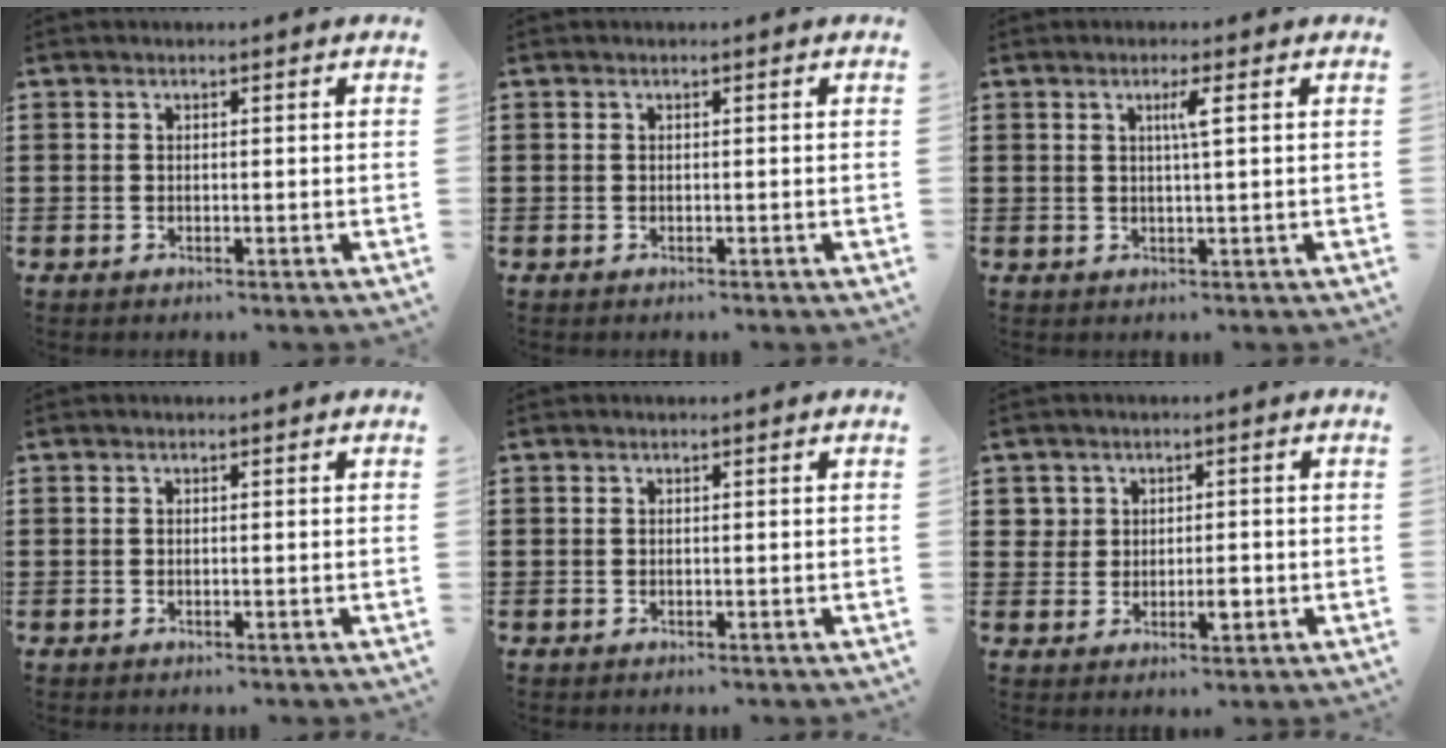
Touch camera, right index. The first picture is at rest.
{"total": 0.0}
{"total": 2.3, "force": [0.6, -0.3, 2.2], "torque": [-0.043, -0.004, 0.007]}
{"total": 0.0}
{"total": 0.0}
{"total": 3.3, "force": [0.0, 2.5, 2.1], "torque": [-0.047, 0.007, 0.000]}